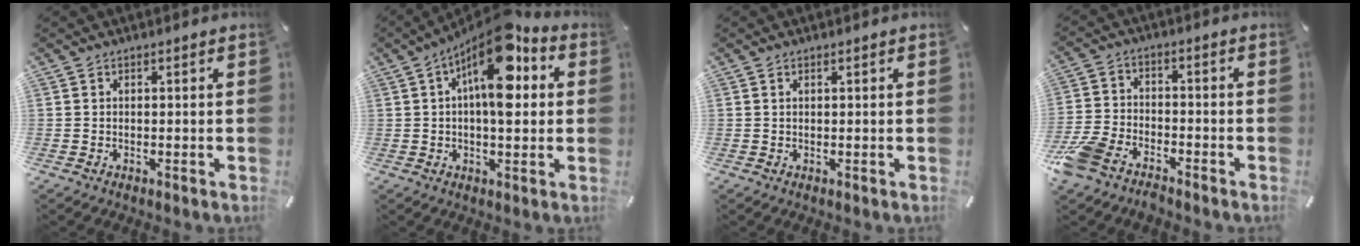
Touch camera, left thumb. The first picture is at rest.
{"total": 14.3, "force": [5.0, 5.8, 12.0], "torque": [-0.192, -0.030, 0.081]}
{"total": 0.6, "force": [0.2, 0.1, 0.6], "torque": [-0.010, -0.001, 0.004]}
{"total": 8.6, "force": [-6.9, 3.8, 3.4], "torque": [-0.084, 0.027, -0.138]}